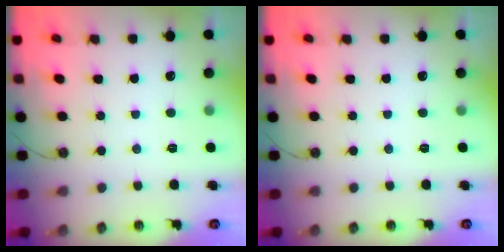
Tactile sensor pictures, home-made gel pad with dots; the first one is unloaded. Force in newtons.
{"total": 0.0}